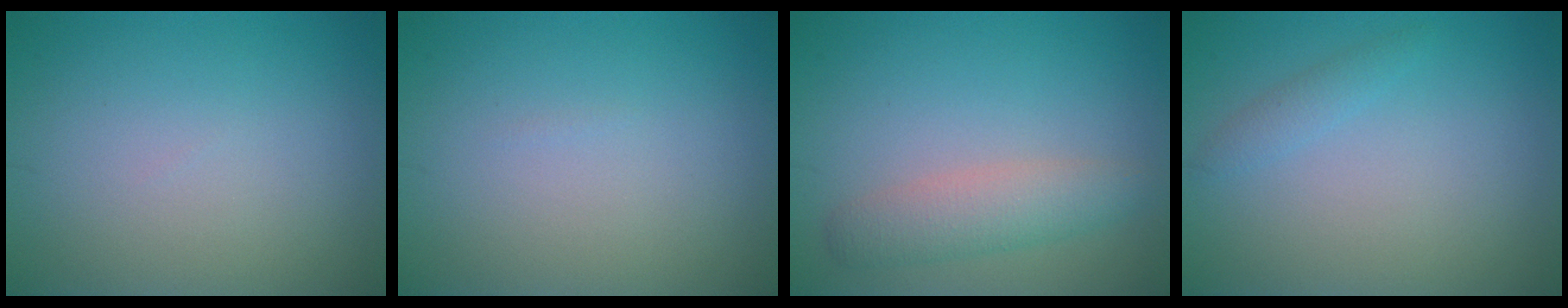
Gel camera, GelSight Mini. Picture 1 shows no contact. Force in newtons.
{"total": 0.0}
{"total": 3.2, "press": 3.2, "slide": 0.1}
{"total": 1.1, "press": 1.1, "slide": 0.1}